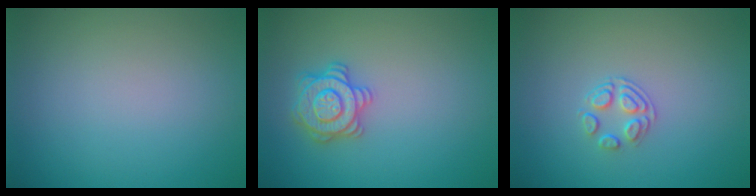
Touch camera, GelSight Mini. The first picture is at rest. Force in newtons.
{"total": 3.1, "press": 3.0, "slide": 0.6}
{"total": 1.8, "press": 1.2, "slide": 1.4}